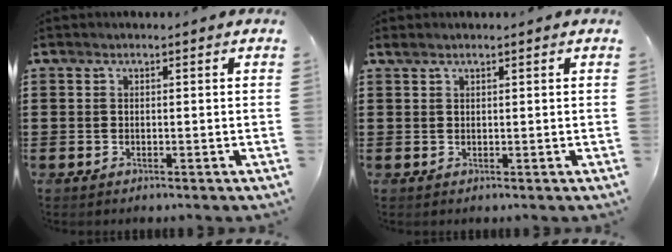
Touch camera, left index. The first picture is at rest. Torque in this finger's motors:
{"motor_torque": [0.24, 0.29, -0.01, 0.02]}